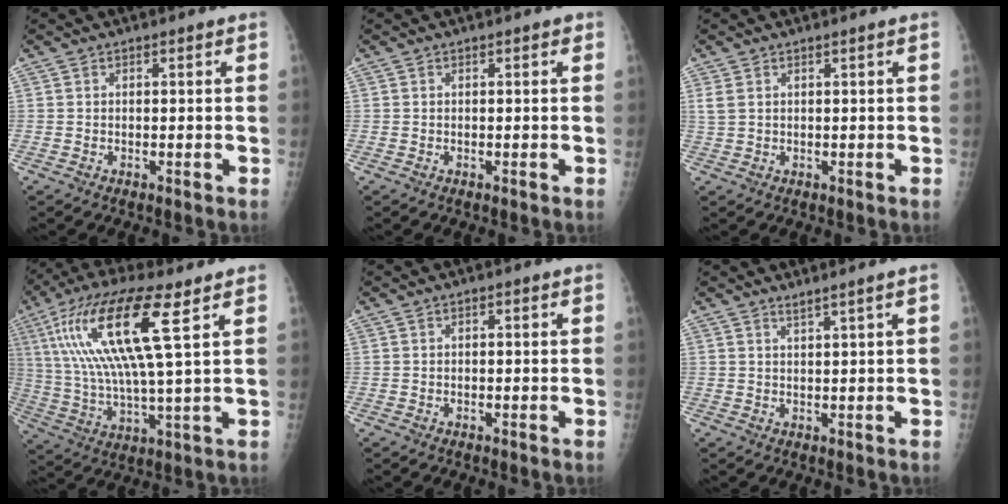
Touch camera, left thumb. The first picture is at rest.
{"total": 0.0}
{"total": 1.8, "force": [0.9, 0.6, 1.5], "torque": [-0.046, 0.008, 0.029]}
{"total": 19.3, "force": [7.3, 3.5, 17.5], "torque": [-0.362, -0.013, 0.128]}
{"total": 0.6, "force": [0.1, 0.3, 0.5], "torque": [-0.005, 0.002, 0.001]}
{"total": 1.6, "force": [1.1, -0.7, 0.9], "torque": [-0.029, -0.014, 0.025]}